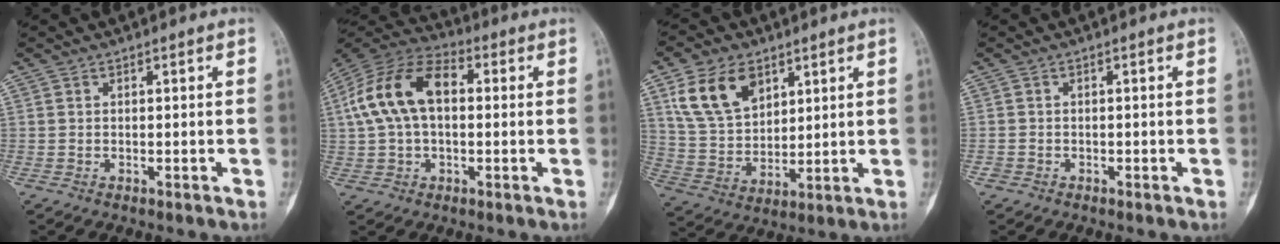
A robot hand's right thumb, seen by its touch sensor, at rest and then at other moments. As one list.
[{"total": 15.4, "force": [2.1, 9.5, 11.9], "torque": [-0.228, 0.040, 0.029]}, {"total": 13.1, "force": [6.6, 8.4, 7.7], "torque": [-0.125, -0.021, 0.137]}, {"total": 1.3, "force": [-0.5, 1.2, 0.1], "torque": [0.001, 0.006, -0.011]}]